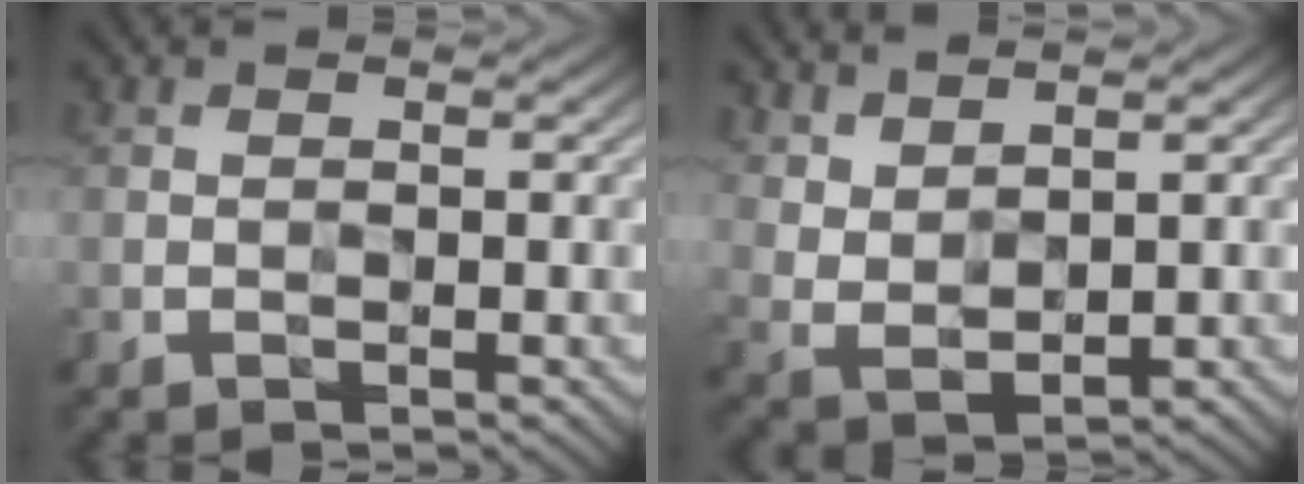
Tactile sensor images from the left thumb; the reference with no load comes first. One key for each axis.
{"total": 4.6, "fx": 3.6, "fy": 1.6, "fz": 2.3, "tx": -0.052, "ty": -0.009, "tz": 0.082}